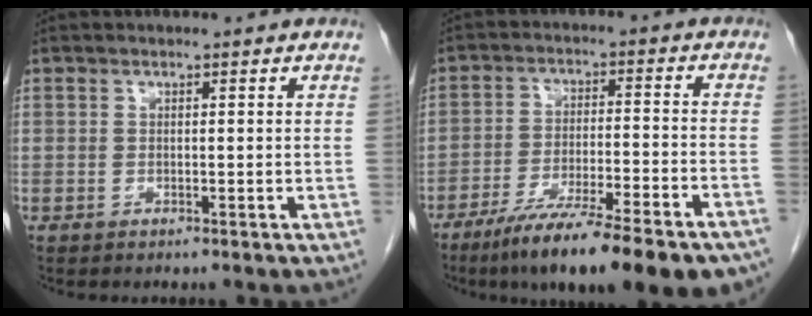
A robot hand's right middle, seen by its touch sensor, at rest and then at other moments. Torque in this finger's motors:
{"motor_torque": [1.18, -0.95, 0.36, 0.19]}